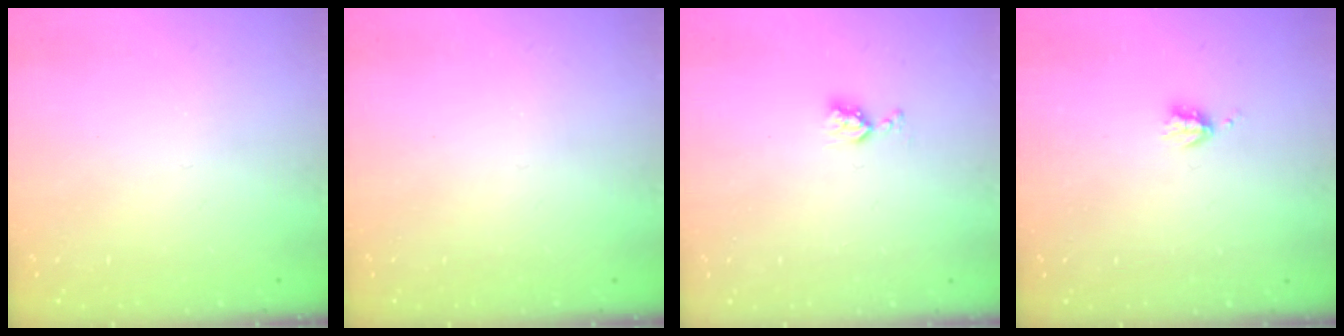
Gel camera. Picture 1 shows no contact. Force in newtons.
{"total": 0.0}
{"total": 4.4, "press": 4.3, "slide": 0.7}
{"total": 3.4, "press": 3.3, "slide": 0.5}